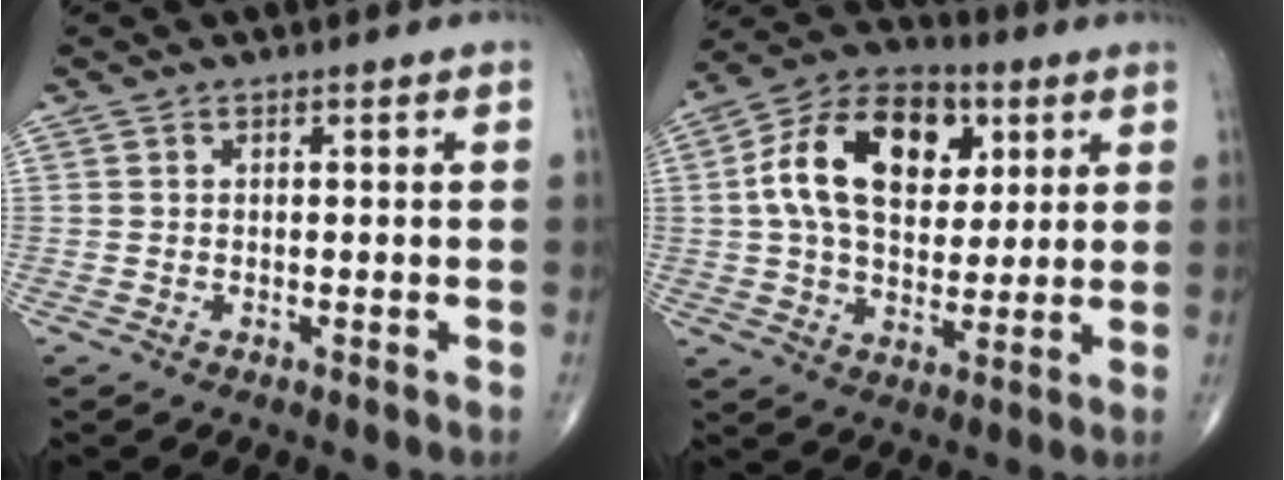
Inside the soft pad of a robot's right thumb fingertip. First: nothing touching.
{"total": 18.6, "force": [4.8, 11.9, 13.4], "torque": [-0.204, 0.005, 0.076]}